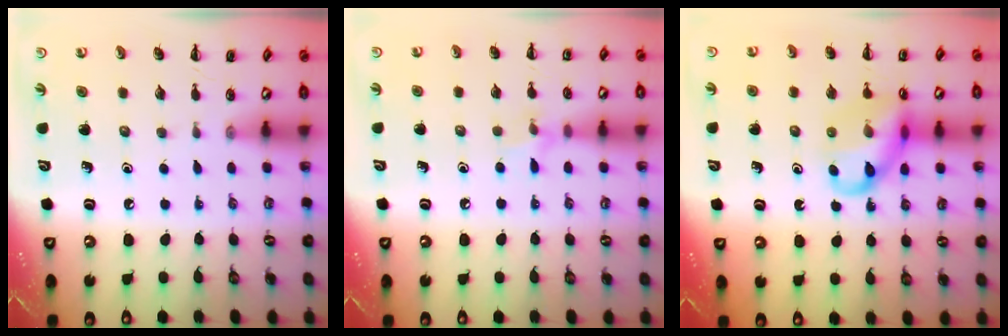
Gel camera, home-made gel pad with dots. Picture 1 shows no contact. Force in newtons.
{"total": 6.3, "press": 6.0, "slide": 1.8}
{"total": 12.6, "press": 12.4, "slide": 2.0}